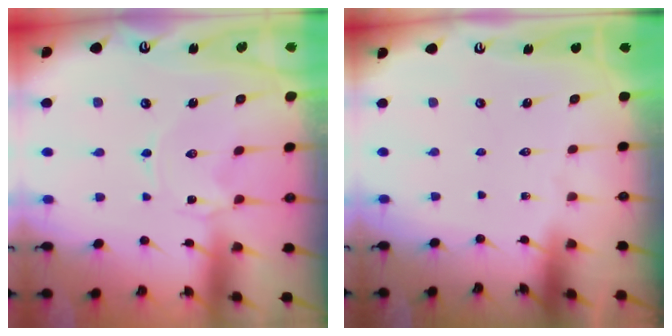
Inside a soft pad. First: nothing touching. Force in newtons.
{"total": 0.0}